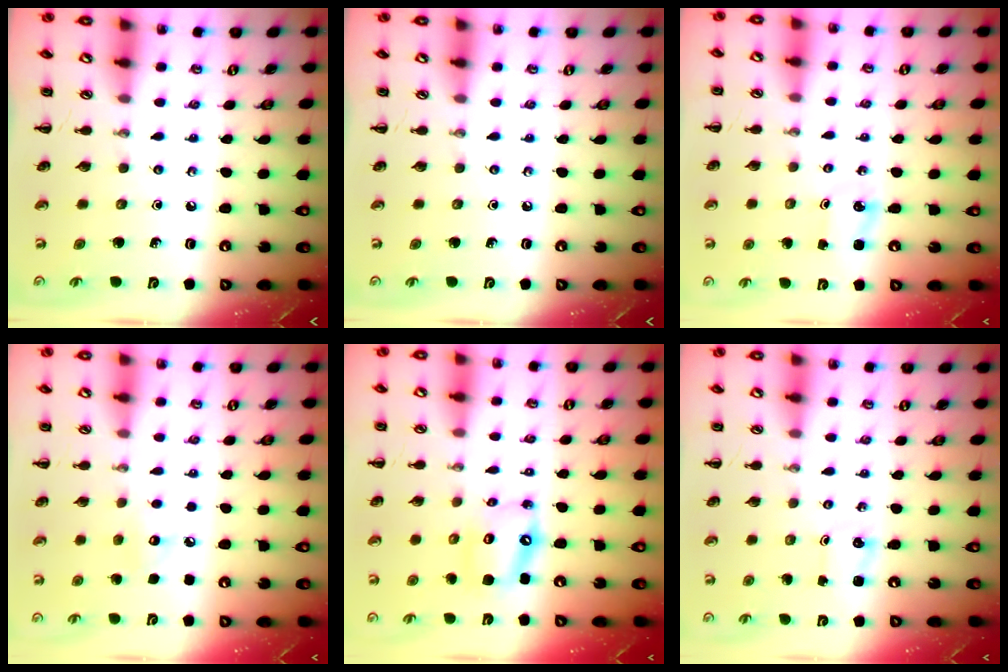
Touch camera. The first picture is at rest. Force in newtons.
{"total": 0.0}
{"total": 1.5, "press": 1.5, "slide": 0.3}
{"total": 6.7, "press": 6.5, "slide": 1.7}
{"total": 11.3, "press": 11.0, "slide": 2.9}
{"total": 1.1, "press": 1.0, "slide": 0.1}